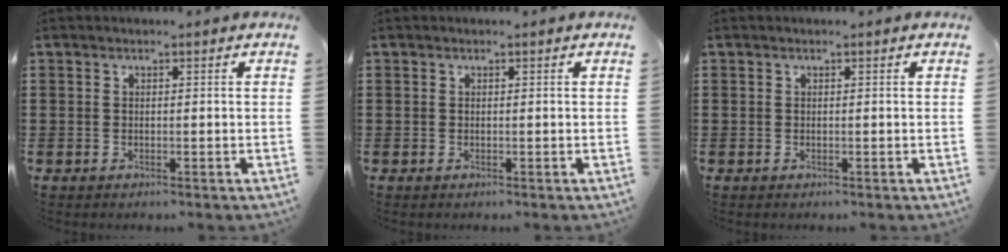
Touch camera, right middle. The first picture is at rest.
{"total": 0.0}
{"total": 0.0}